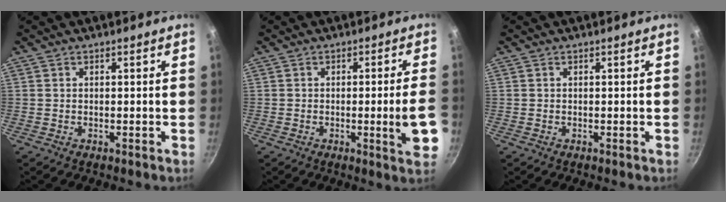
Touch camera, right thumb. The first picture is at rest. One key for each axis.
{"total": 7.8, "fx": -1.7, "fy": 0.6, "fz": 7.6, "tx": -0.100, "ty": 0.003, "tz": -0.022}
{"total": 0.0}